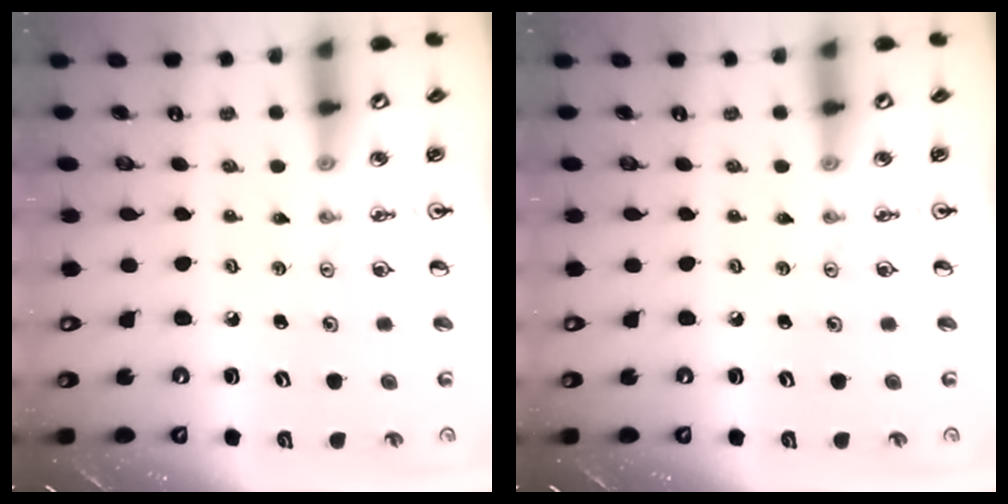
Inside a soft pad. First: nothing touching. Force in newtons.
{"total": 0.0}